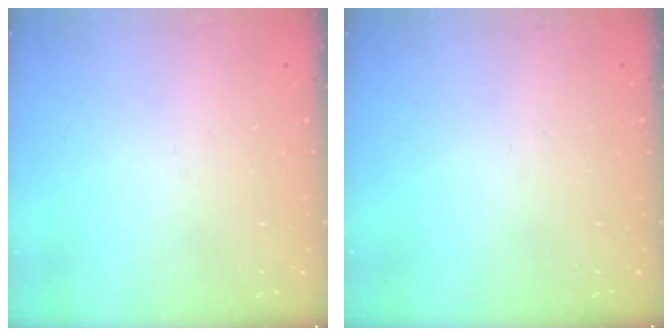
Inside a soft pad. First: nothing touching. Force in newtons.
{"total": 0.0}